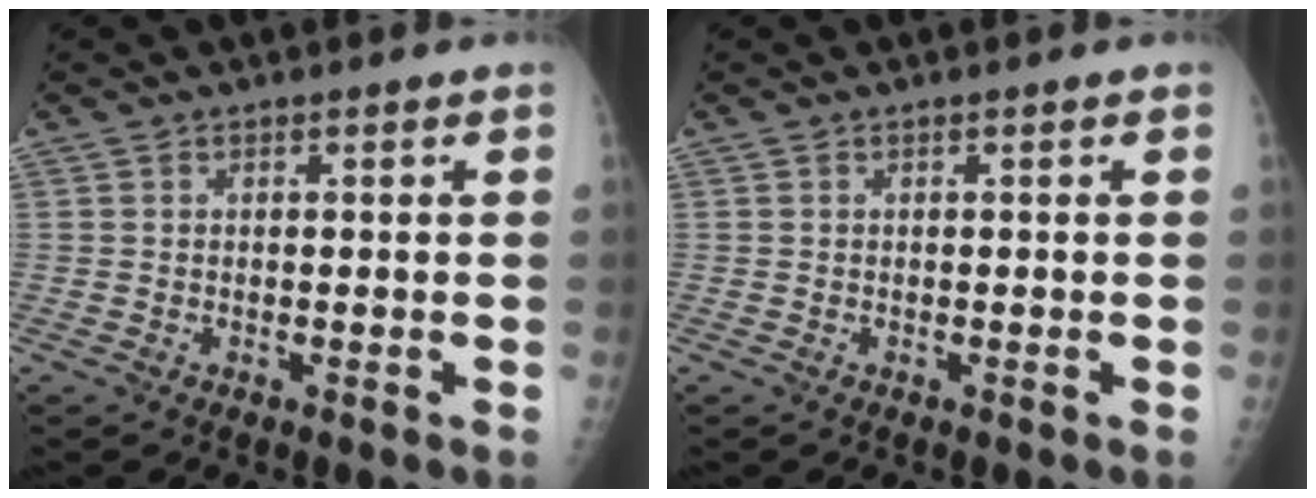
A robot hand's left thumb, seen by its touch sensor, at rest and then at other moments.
{"total": 0.0}